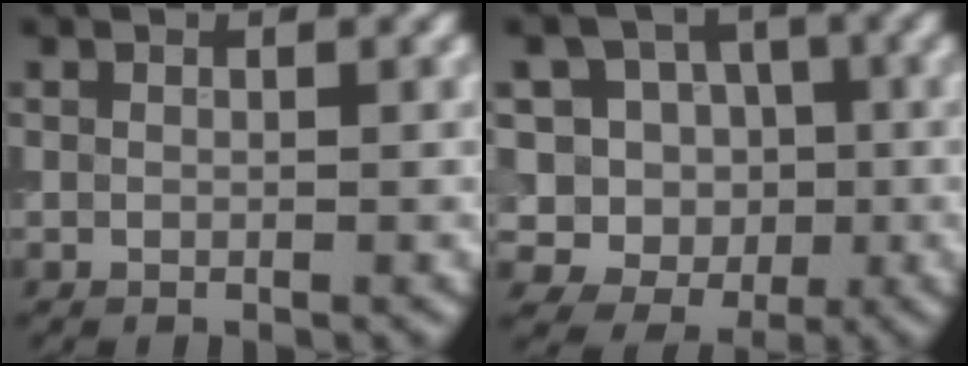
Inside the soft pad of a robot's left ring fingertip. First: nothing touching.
{"total": 9.7, "force": [1.3, 8.9, 3.5], "torque": [-0.082, 0.048, -0.010]}